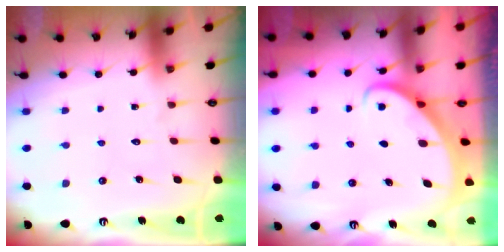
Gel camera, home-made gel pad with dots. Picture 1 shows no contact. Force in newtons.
{"total": 2.7, "press": 2.7, "slide": 0.2}